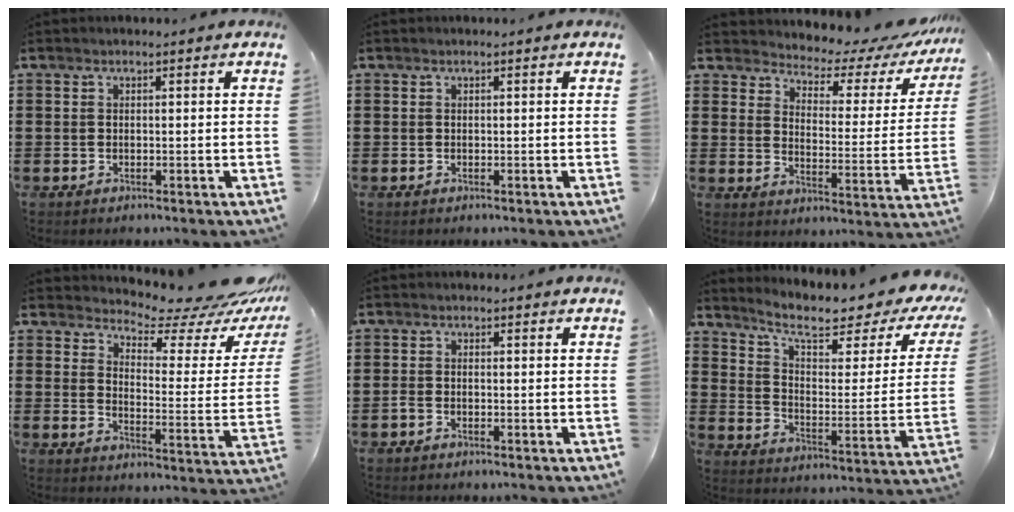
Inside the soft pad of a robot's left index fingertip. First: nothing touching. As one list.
[{"total": 0.0}, {"total": 3.8, "force": [3.5, 1.1, 0.9], "torque": [-0.034, -0.035, 0.052]}, {"total": 6.8, "force": [6.3, 0.9, 2.3], "torque": [-0.052, -0.055, 0.104]}, {"total": 1.0, "force": [-0.7, 0.3, 0.7], "torque": [-0.016, -0.003, -0.012]}, {"total": 7.9, "force": [5.9, 1.7, 5.0], "torque": [-0.098, -0.044, 0.090]}]